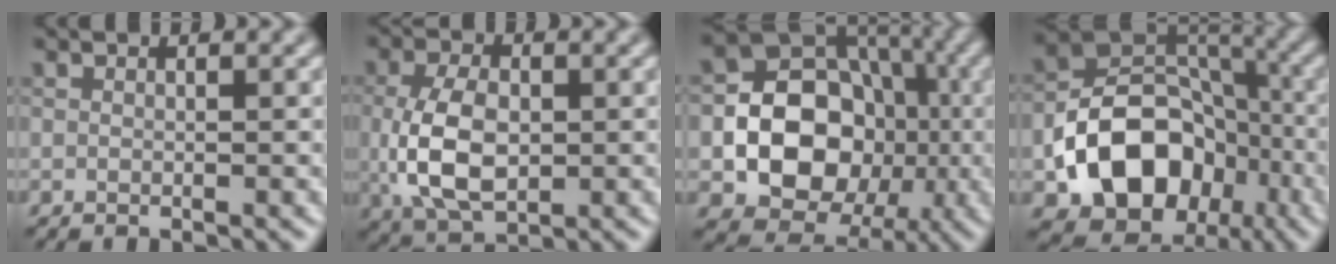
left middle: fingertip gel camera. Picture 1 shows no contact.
{"total": 6.3, "force": [-0.3, 3.9, 4.9], "torque": [-0.114, -0.006, -0.005]}
{"total": 11.4, "force": [-1.7, 9.3, 6.4], "torque": [-0.068, 0.000, -0.048]}
{"total": 11.3, "force": [-4.0, 8.3, 6.6], "torque": [-0.099, 0.000, -0.075]}